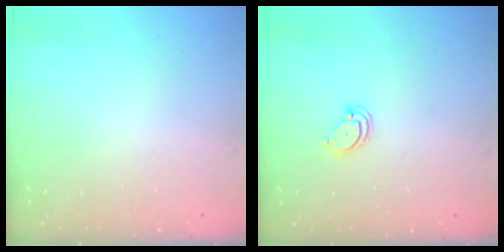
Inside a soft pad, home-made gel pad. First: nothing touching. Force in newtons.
{"total": 2.9, "press": 2.9, "slide": 0.2}